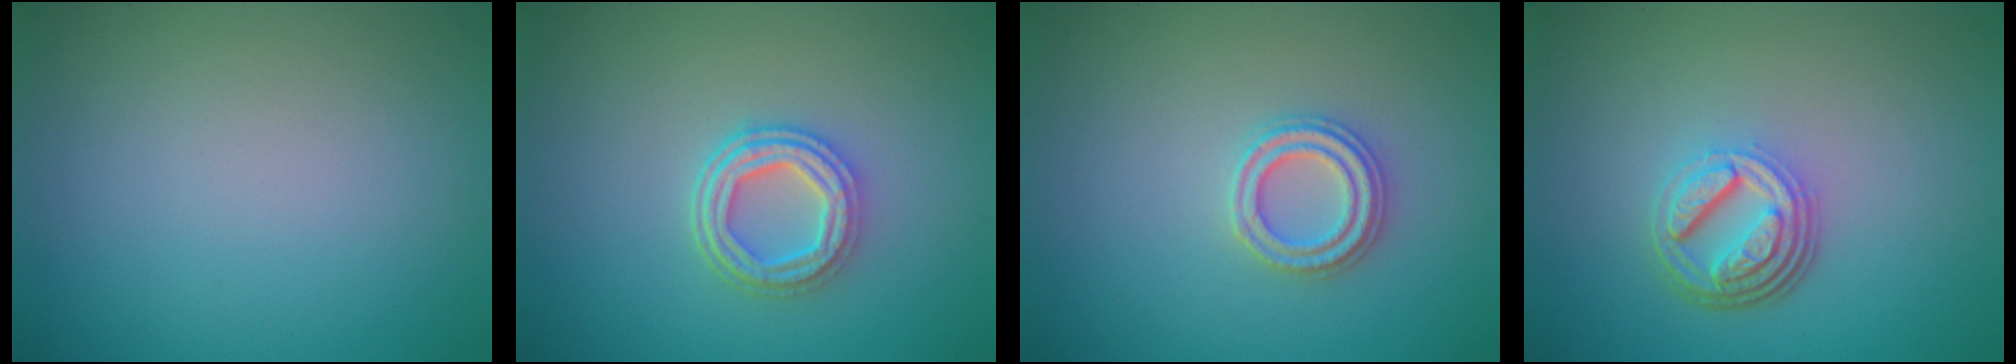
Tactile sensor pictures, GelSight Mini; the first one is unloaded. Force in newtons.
{"total": 4.0, "press": 3.2, "slide": 2.3}
{"total": 2.4, "press": 2.4, "slide": 0.2}
{"total": 4.7, "press": 3.4, "slide": 3.2}